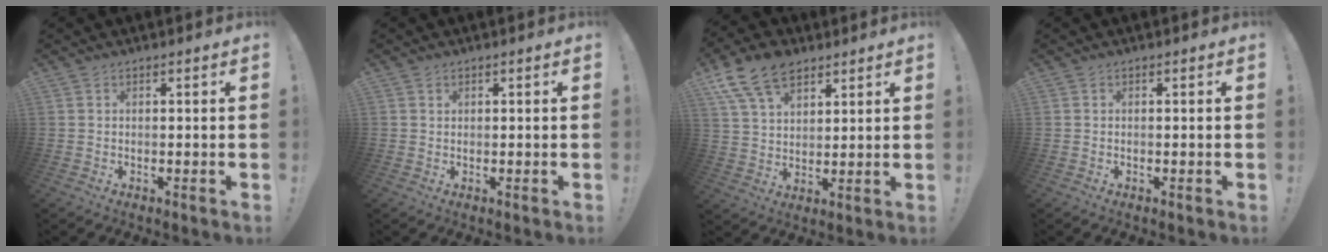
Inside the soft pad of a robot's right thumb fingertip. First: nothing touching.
{"total": 0.7, "force": [0.4, 0.6, 0.0], "torque": [-0.001, -0.001, 0.007]}
{"total": 13.7, "force": [8.2, 8.2, 7.2], "torque": [-0.122, -0.036, 0.156]}
{"total": 0.0}